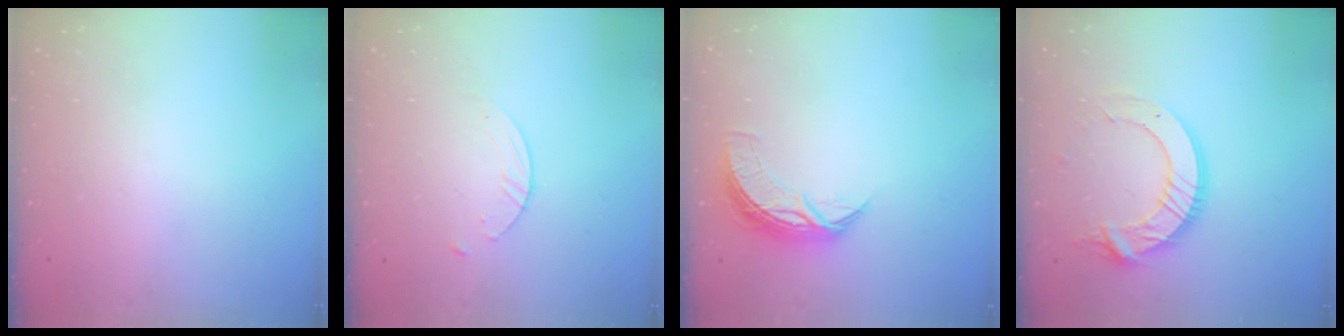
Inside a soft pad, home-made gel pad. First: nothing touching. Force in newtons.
{"total": 2.7, "press": 2.6, "slide": 0.3}
{"total": 7.5, "press": 7.5, "slide": 0.4}
{"total": 14.7, "press": 14.7, "slide": 1.6}